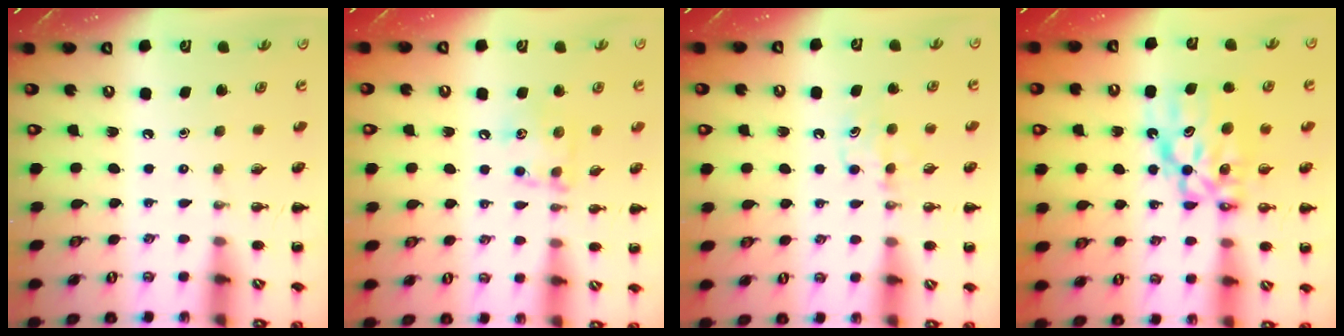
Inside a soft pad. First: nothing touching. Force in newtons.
{"total": 9.1, "press": 9.1, "slide": 0.4}
{"total": 5.6, "press": 5.3, "slide": 1.7}
{"total": 9.0, "press": 8.7, "slide": 2.4}